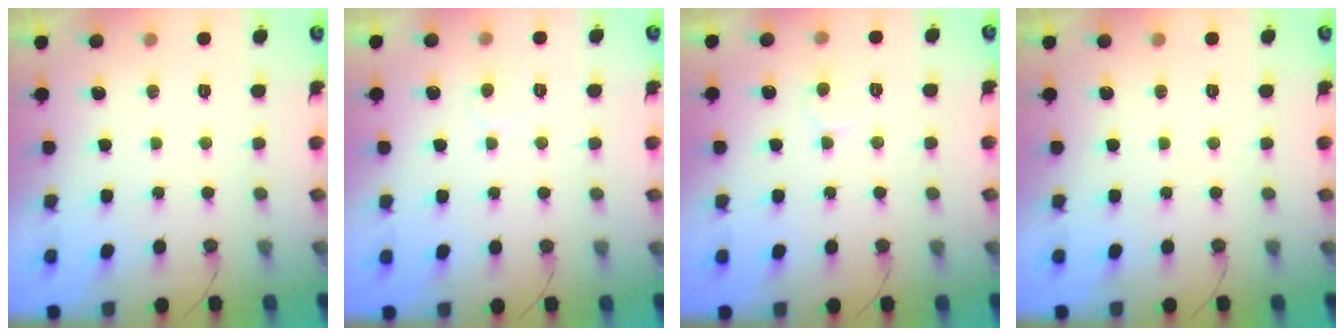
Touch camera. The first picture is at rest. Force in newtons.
{"total": 4.0, "press": 3.9, "slide": 0.5}
{"total": 4.1, "press": 4.1, "slide": 0.3}
{"total": 0.0}